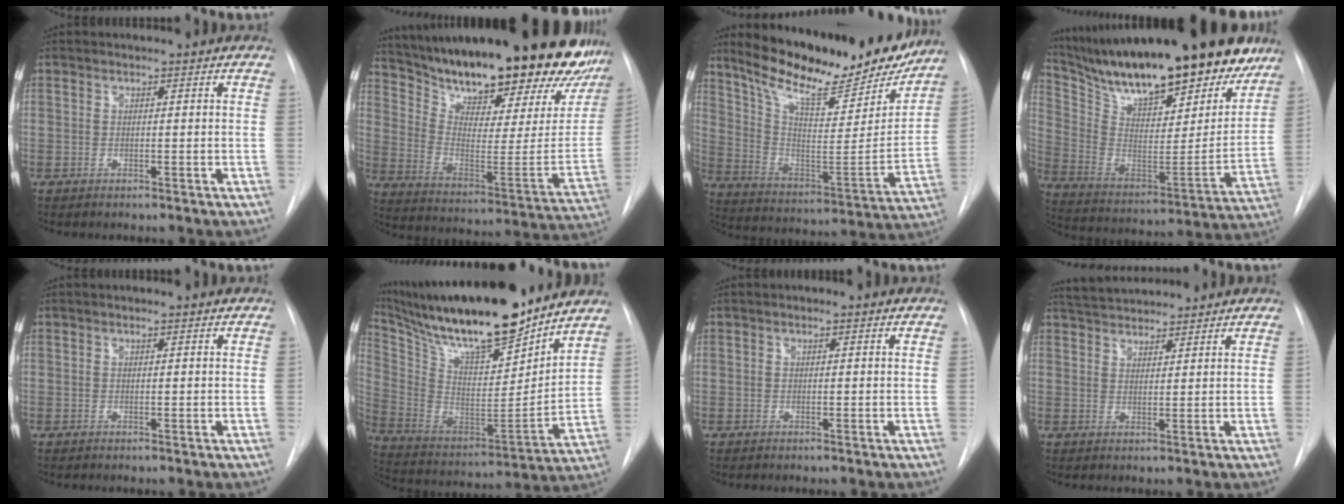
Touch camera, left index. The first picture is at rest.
{"total": 34.8, "force": [28.2, 8.3, 18.8], "torque": [-0.300, -0.073, 0.388]}
{"total": 25.9, "force": [21.4, 6.4, 13.1], "torque": [-0.207, -0.027, 0.314]}
{"total": 31.3, "force": [24.8, 8.0, 17.2], "torque": [-0.297, -0.016, 0.368]}
{"total": 0.7, "force": [0.5, 0.1, 0.4], "torque": [-0.010, 0.003, 0.006]}
{"total": 26.5, "force": [21.9, 4.7, 14.2], "torque": [-0.272, -0.011, 0.364]}
{"total": 0.9, "force": [0.5, 0.3, 0.6], "torque": [-0.014, 0.002, 0.005]}
{"total": 7.1, "force": [6.7, 1.2, 1.9], "torque": [-0.038, 0.032, 0.113]}